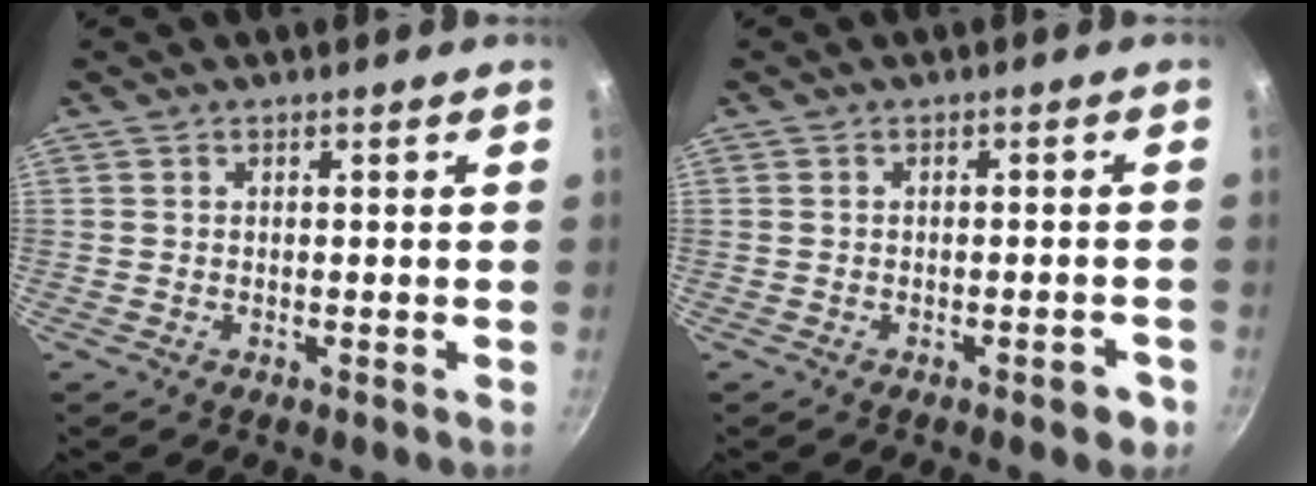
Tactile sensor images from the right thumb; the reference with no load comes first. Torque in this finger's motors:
{"motor_torque": [0.67, 0.00, -0.27, 0.13, 0.12]}